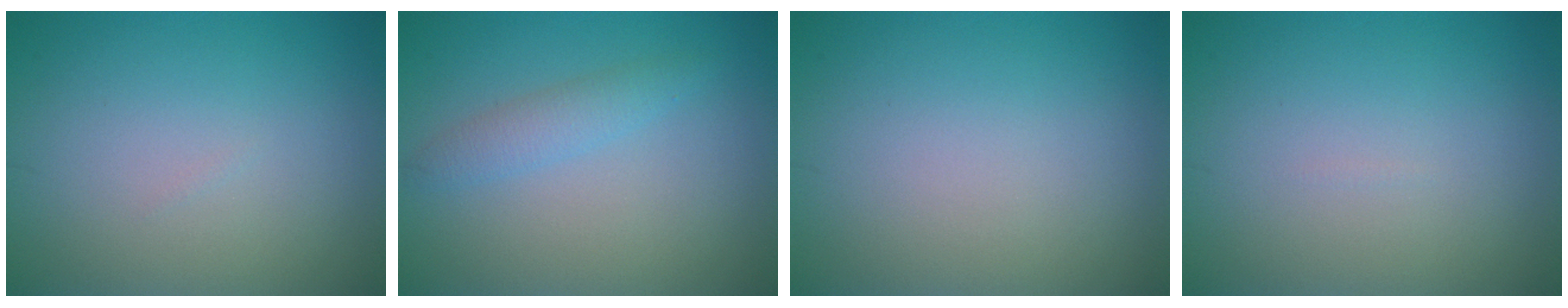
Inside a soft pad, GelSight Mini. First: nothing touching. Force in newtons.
{"total": 2.0, "press": 2.0, "slide": 0.1}
{"total": 0.0}
{"total": 0.0}